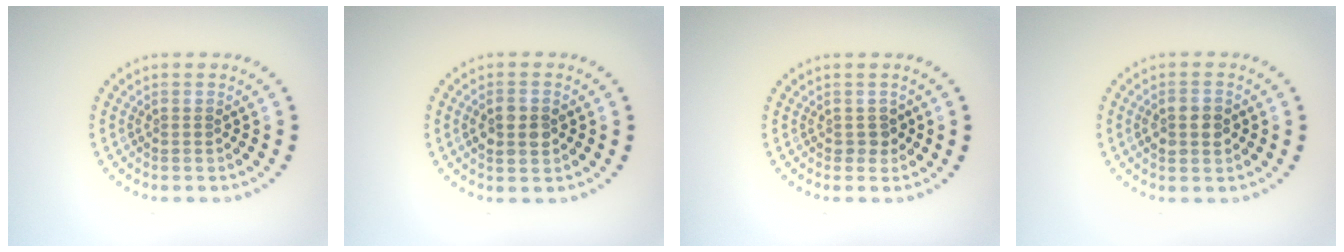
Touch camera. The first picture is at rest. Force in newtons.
{"total": 2.7, "press": 2.6, "slide": 0.3}
{"total": 1.1, "press": 1.0, "slide": 0.4}
{"total": 3.0, "press": 3.0, "slide": 0.2}